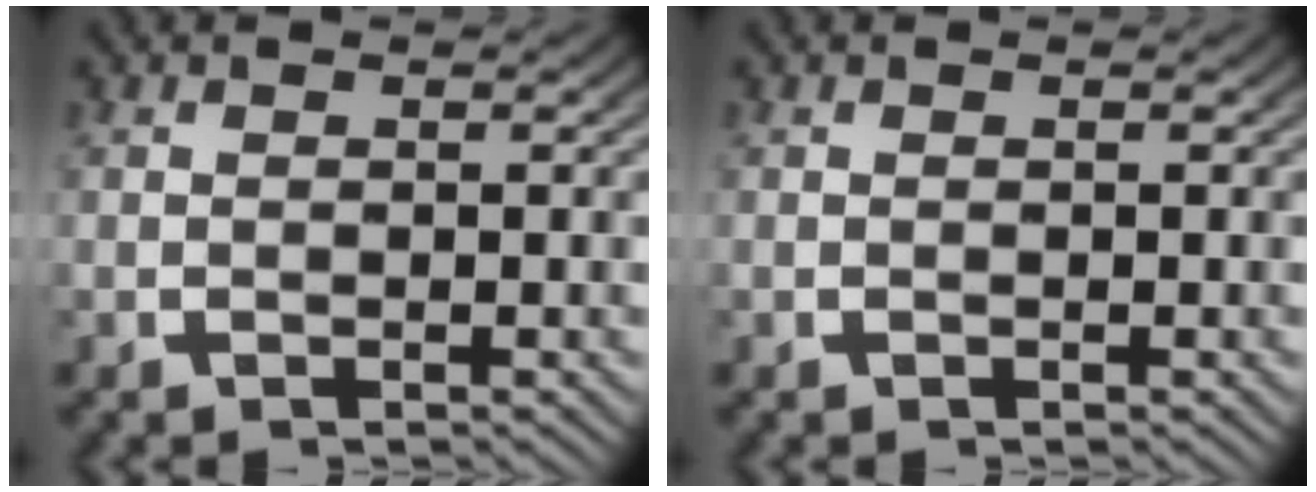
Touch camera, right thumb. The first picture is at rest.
{"total": 0.0}